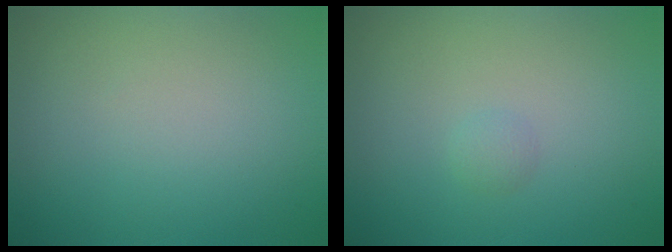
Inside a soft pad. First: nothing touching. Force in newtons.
{"total": 0.7, "press": 0.7, "slide": 0.1}